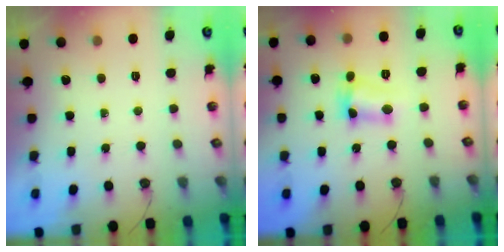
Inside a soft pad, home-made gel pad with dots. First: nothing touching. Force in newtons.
{"total": 6.5, "press": 6.1, "slide": 2.3}